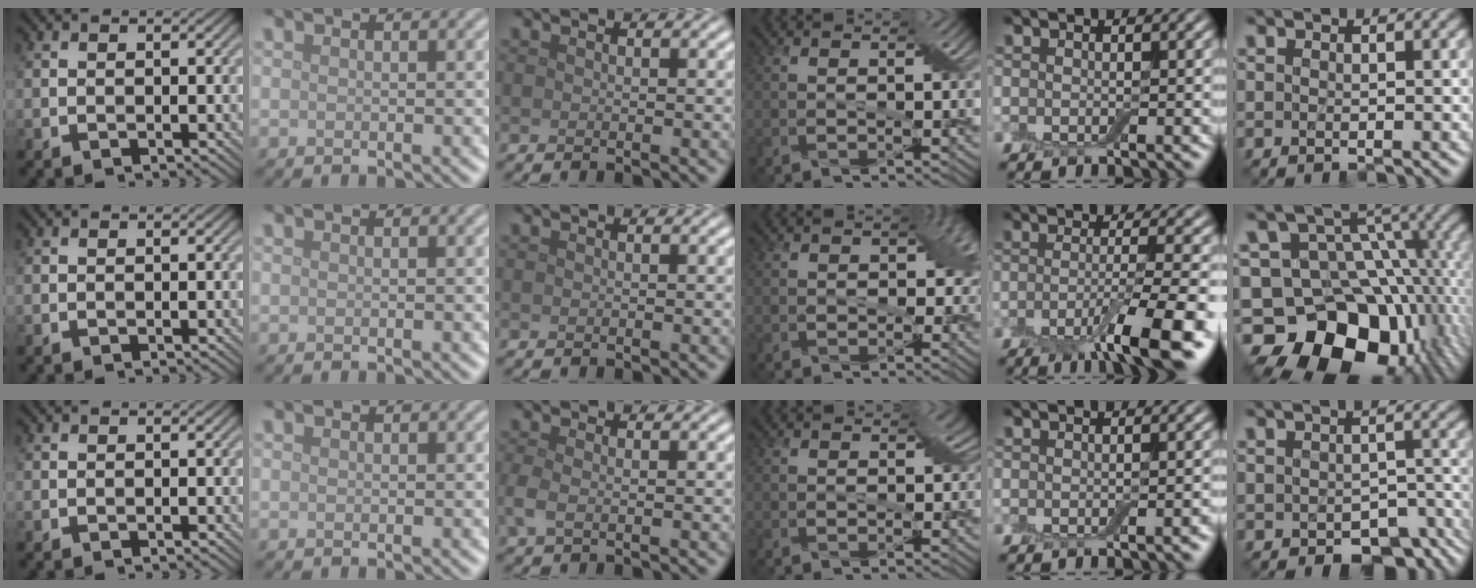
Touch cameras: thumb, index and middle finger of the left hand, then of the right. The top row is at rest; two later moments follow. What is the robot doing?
{"motion": "wrap", "object": "cling film"}